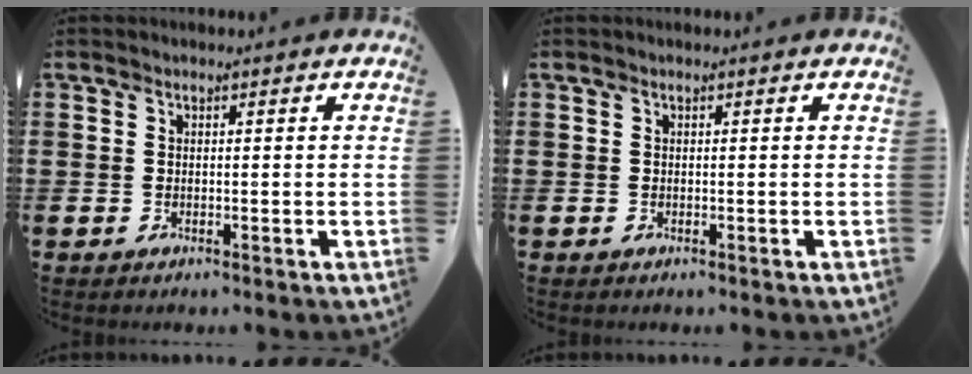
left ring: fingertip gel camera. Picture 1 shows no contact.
{"total": 0.0}